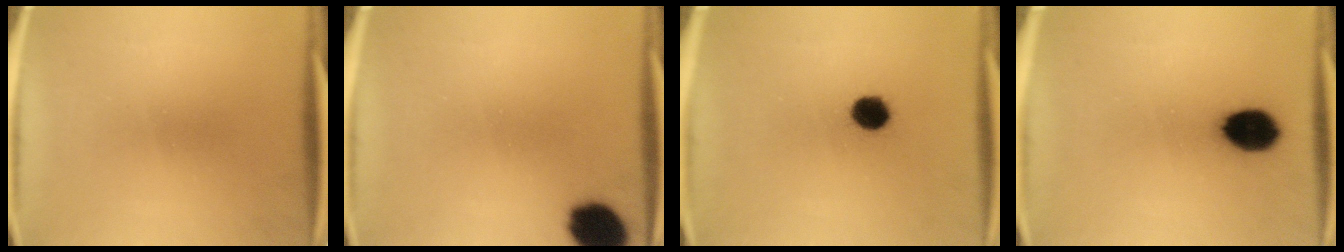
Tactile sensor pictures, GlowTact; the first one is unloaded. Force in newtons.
{"total": 10.7}
{"total": 6.1}
{"total": 9.4}